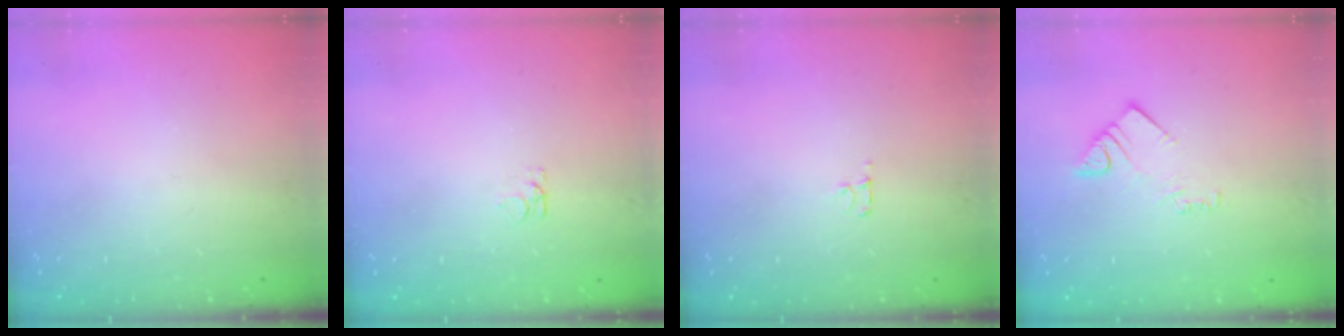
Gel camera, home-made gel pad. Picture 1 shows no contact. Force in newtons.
{"total": 4.1, "press": 4.1, "slide": 0.6}
{"total": 2.7, "press": 2.7, "slide": 0.3}
{"total": 3.1, "press": 3.0, "slide": 0.5}